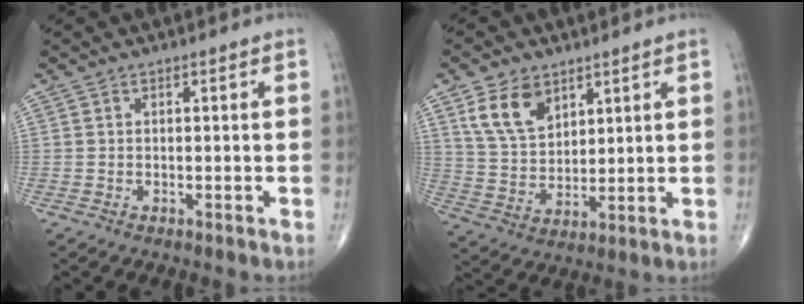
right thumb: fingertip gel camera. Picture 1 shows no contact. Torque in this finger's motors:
{"motor_torque": [-0.51, 1.09, 0.89, 1.06, 0.15]}